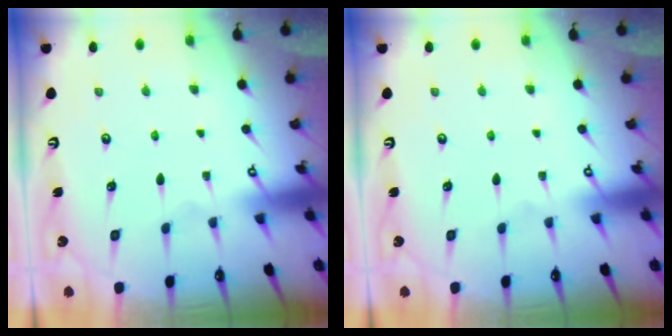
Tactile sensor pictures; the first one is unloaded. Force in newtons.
{"total": 0.0}